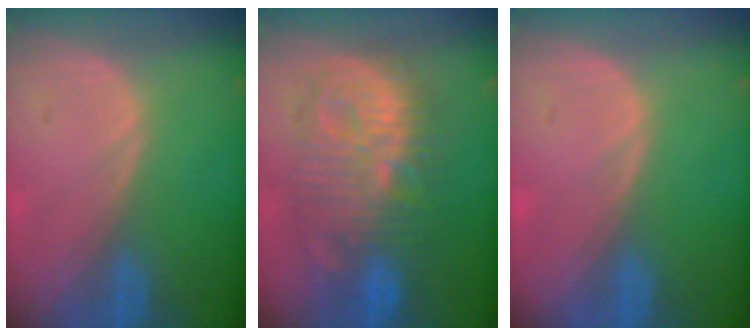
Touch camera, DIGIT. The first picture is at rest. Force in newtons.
{"total": 11.6, "press": 11.5, "slide": 0.8}
{"total": 0.0}